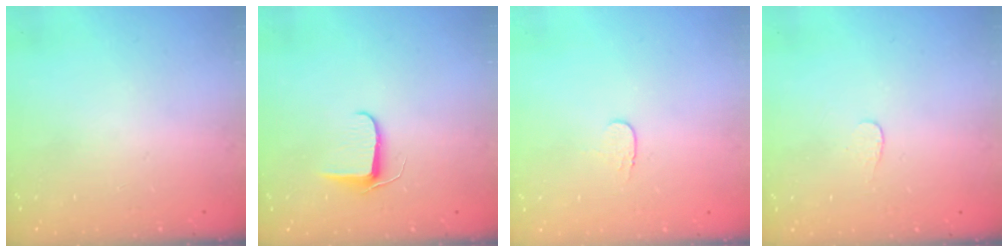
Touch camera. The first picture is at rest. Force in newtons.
{"total": 6.4, "press": 6.3, "slide": 0.8}
{"total": 3.4, "press": 3.4, "slide": 0.4}
{"total": 3.0, "press": 3.0, "slide": 0.2}